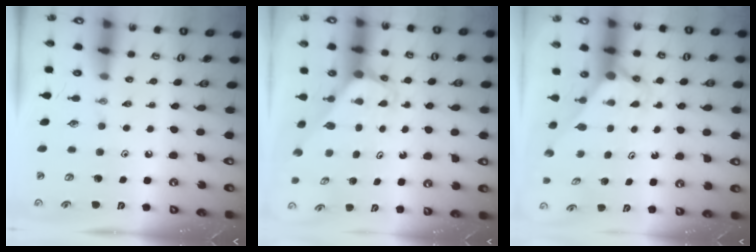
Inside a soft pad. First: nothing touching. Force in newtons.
{"total": 2.2, "press": 2.2, "slide": 0.2}
{"total": 2.8, "press": 2.8, "slide": 0.0}